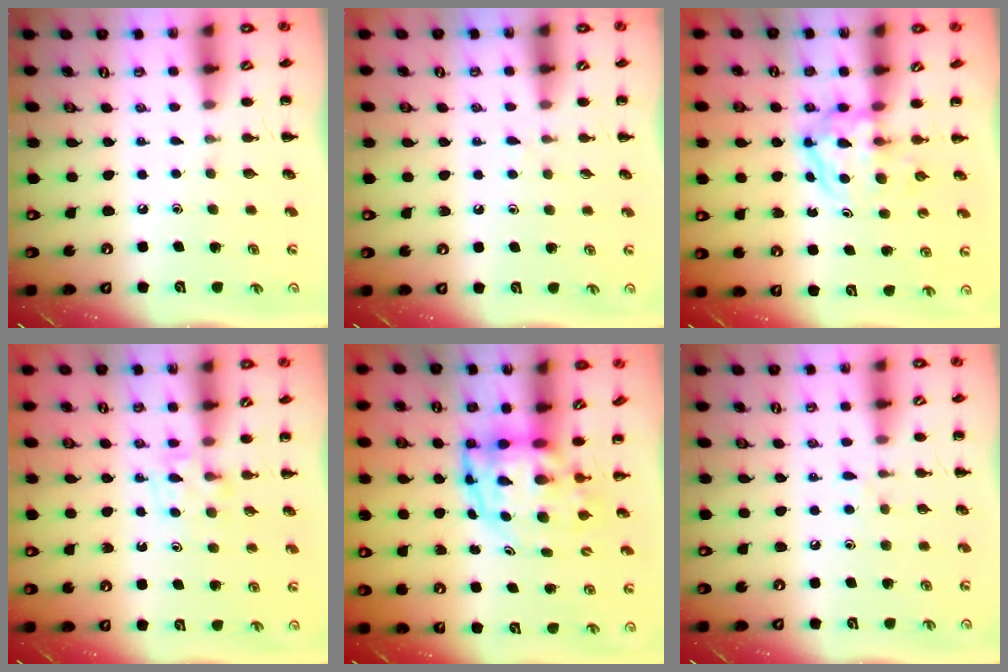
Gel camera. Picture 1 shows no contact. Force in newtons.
{"total": 4.0, "press": 3.6, "slide": 1.7}
{"total": 3.8, "press": 3.7, "slide": 0.4}
{"total": 6.2, "press": 6.0, "slide": 1.4}
{"total": 6.2, "press": 6.0, "slide": 1.4}
{"total": 4.3, "press": 3.9, "slide": 1.8}